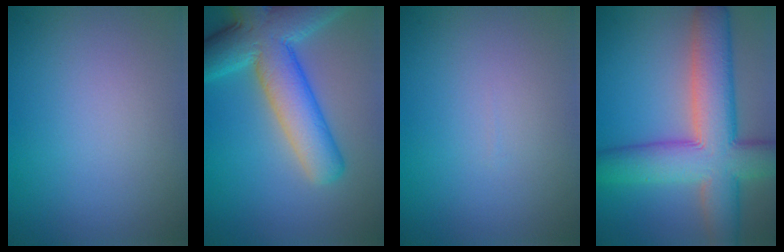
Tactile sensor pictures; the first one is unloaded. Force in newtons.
{"total": 9.4, "press": 9.4, "slide": 0.4}
{"total": 0.0}
{"total": 10.5, "press": 10.4, "slide": 0.6}